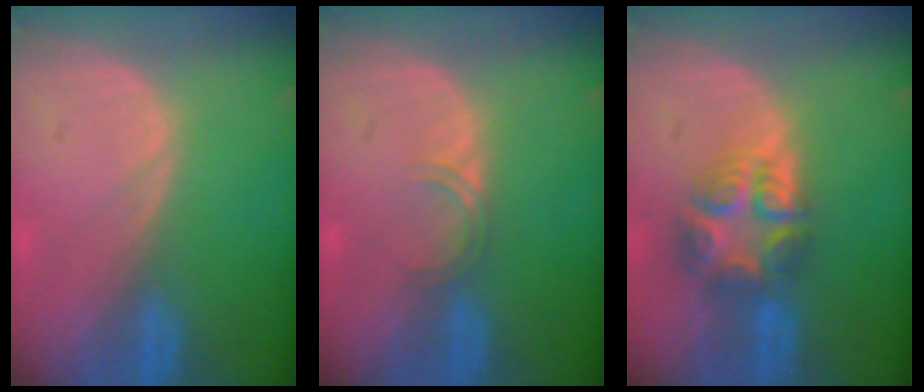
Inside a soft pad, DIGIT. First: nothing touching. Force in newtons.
{"total": 1.7, "press": 1.7, "slide": 0.3}
{"total": 7.6, "press": 6.7, "slide": 3.6}